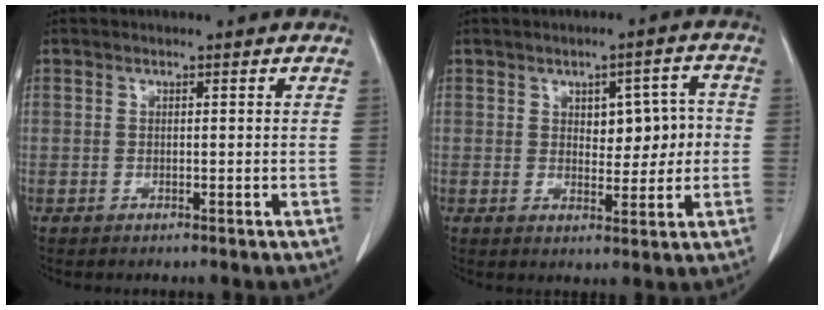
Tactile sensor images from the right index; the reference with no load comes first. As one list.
[{"total": 6.4, "force": [0.6, 3.1, 5.5], "torque": [-0.064, 0.019, 0.014]}]